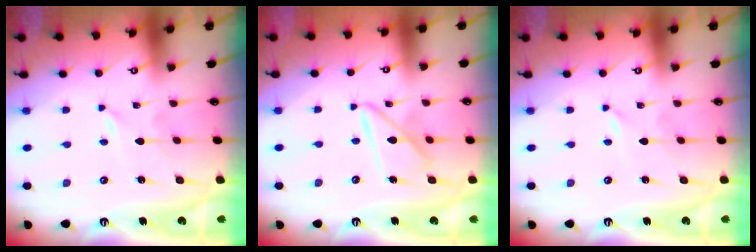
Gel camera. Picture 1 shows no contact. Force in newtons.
{"total": 10.8, "press": 10.7, "slide": 0.9}
{"total": 0.0}